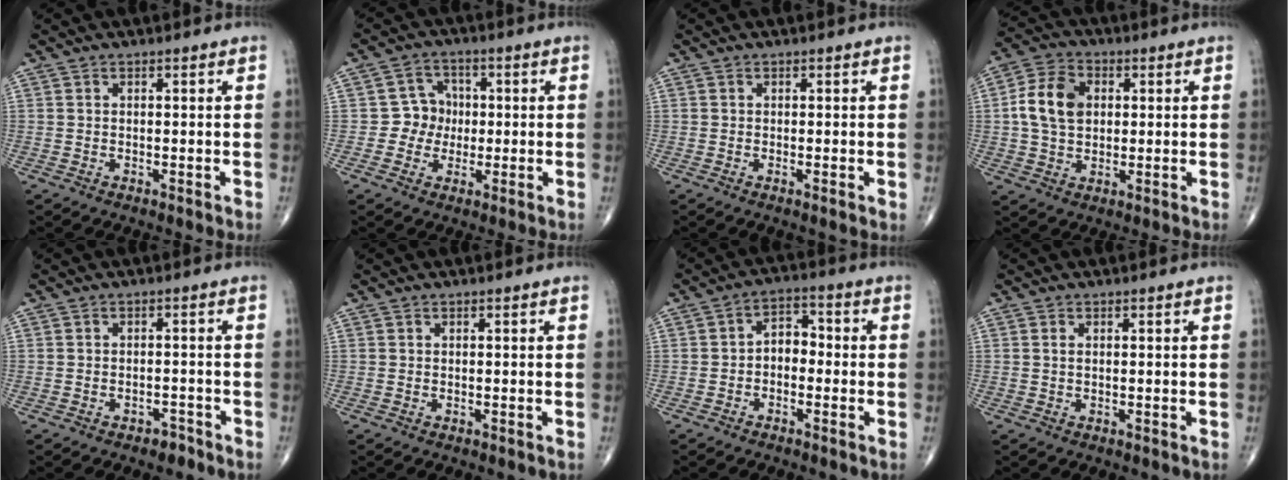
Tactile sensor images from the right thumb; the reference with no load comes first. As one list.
[{"total": 5.6, "force": [-0.4, 5.3, 1.8], "torque": [0.010, 0.014, -0.015]}, {"total": 0.9, "force": [-0.1, 0.2, 0.9], "torque": [-0.019, -0.003, -0.003]}, {"total": 9.9, "force": [1.3, 7.1, 6.7], "torque": [-0.115, 0.011, 0.019]}, {"total": 2.1, "force": [-1.6, 1.2, 0.7], "torque": [-0.006, 0.014, -0.021]}, {"total": 0.0}, {"total": 4.9, "force": [-1.0, 3.4, 3.4], "torque": [-0.031, 0.025, -0.032]}, {"total": 0.7, "force": [0.2, 0.4, 0.6], "torque": [-0.015, 0.002, 0.005]}]